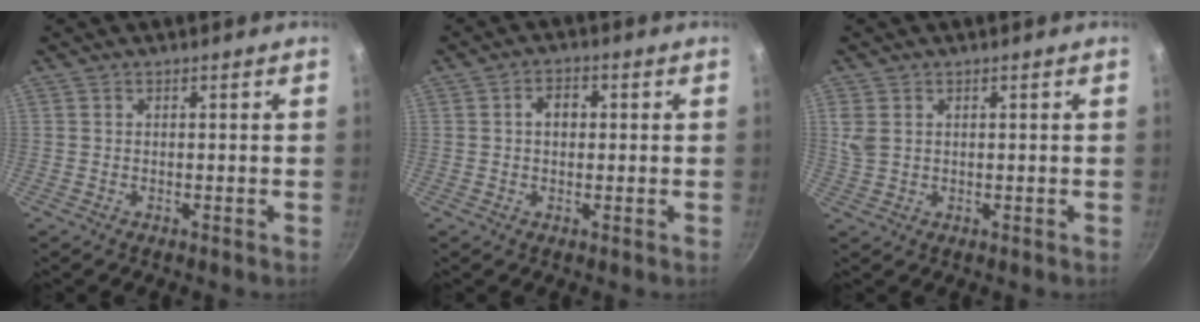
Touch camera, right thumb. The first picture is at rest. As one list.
[{"total": 3.8, "force": [0.4, 2.7, 2.5], "torque": [-0.022, 0.012, 0.003]}, {"total": 3.3, "force": [1.0, 2.4, 2.0], "torque": [-0.038, 0.000, 0.024]}]